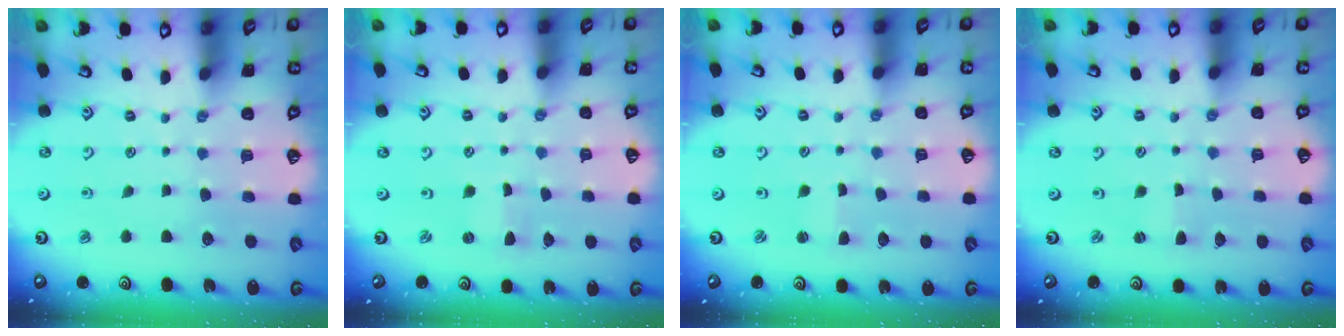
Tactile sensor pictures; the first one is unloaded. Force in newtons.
{"total": 0.0}
{"total": 1.9, "press": 1.8, "slide": 0.4}
{"total": 0.6, "press": 0.6, "slide": 0.1}